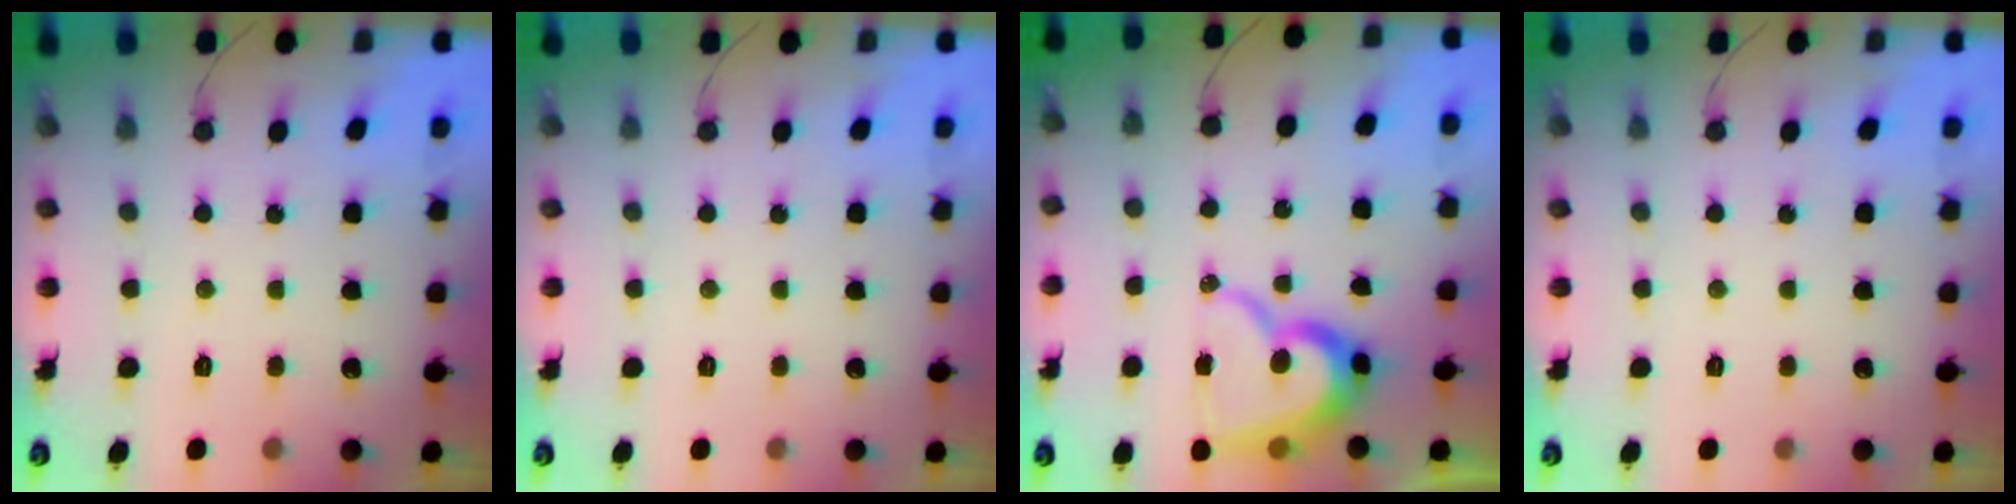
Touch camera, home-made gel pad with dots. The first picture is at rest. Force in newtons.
{"total": 0.0}
{"total": 15.4, "press": 15.3, "slide": 1.3}
{"total": 0.0}